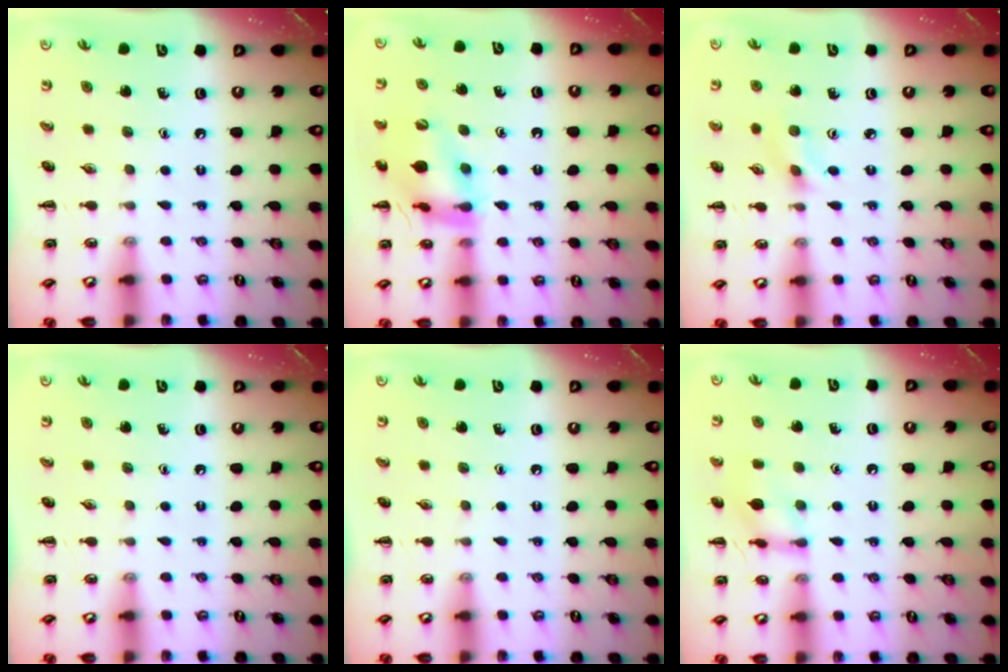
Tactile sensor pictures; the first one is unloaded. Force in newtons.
{"total": 16.3, "press": 16.1, "slide": 2.8}
{"total": 1.6, "press": 1.5, "slide": 0.5}
{"total": 0.0}
{"total": 0.0}
{"total": 9.9, "press": 9.9, "slide": 0.4}